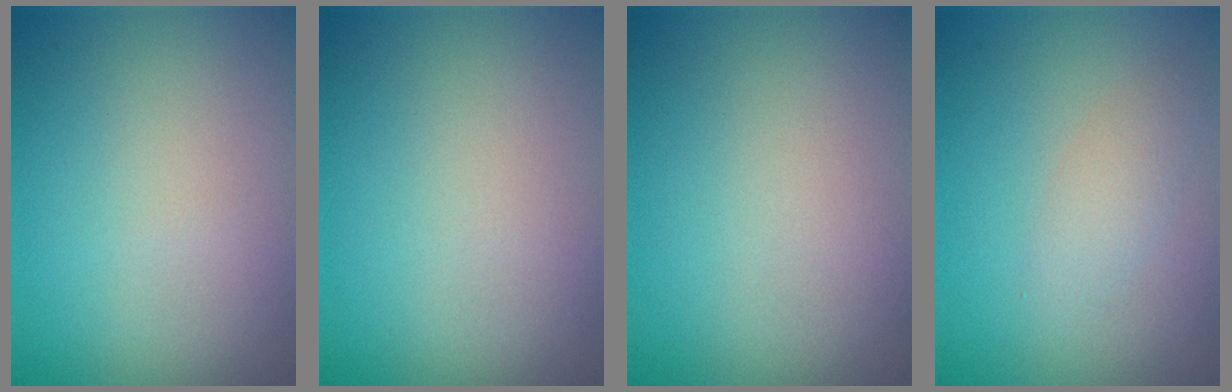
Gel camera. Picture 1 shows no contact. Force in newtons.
{"total": 0.0}
{"total": 0.0}
{"total": 1.6, "press": 1.6, "slide": 0.1}